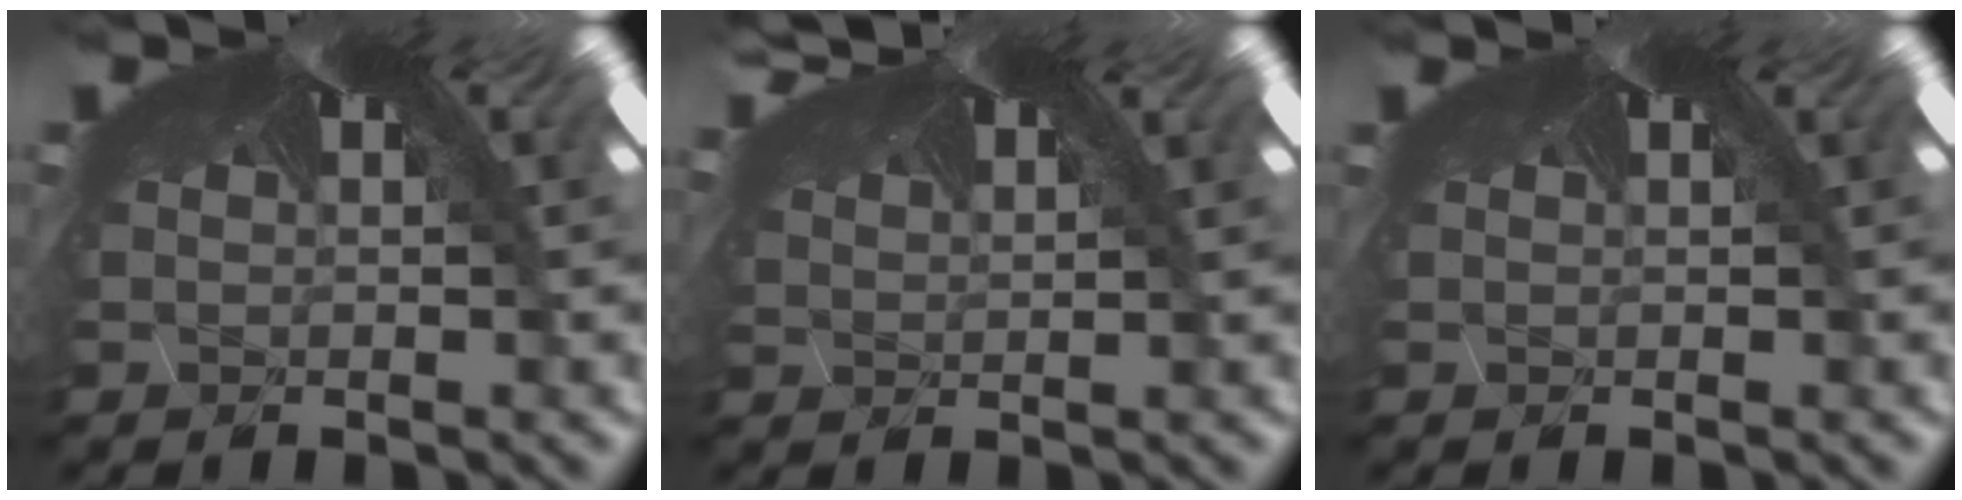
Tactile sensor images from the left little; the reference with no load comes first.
{"total": 1.3, "force": [0.7, 0.4, 1.0], "torque": [-0.043, 0.001, 0.021]}
{"total": 0.7, "force": [-0.3, -0.2, -0.6], "torque": [0.008, -0.004, 0.000]}